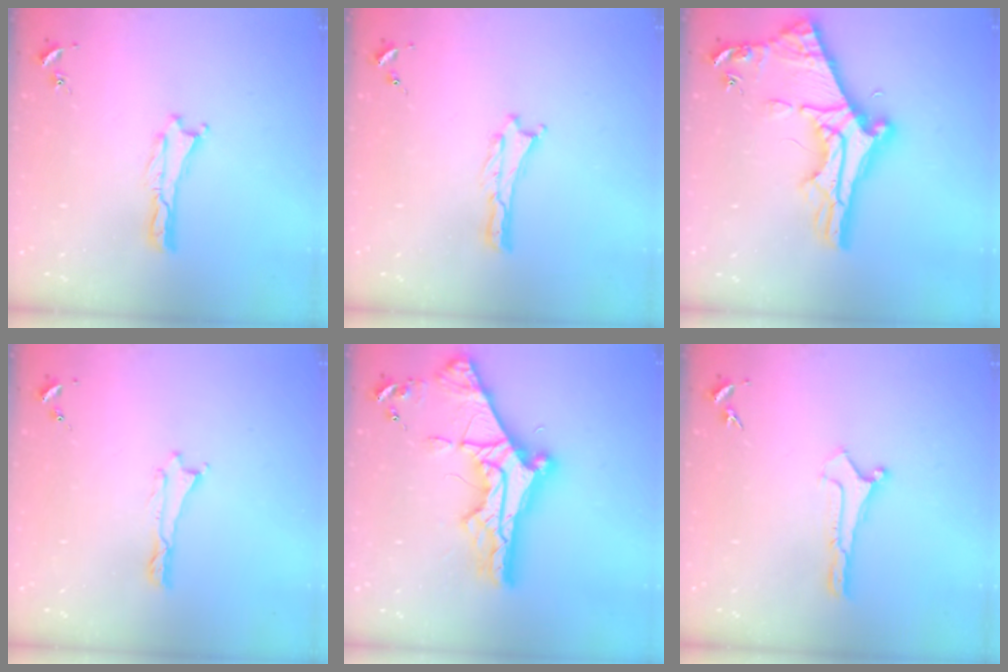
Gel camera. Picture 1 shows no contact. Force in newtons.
{"total": 0.0}
{"total": 10.5, "press": 10.4, "slide": 1.0}
{"total": 0.0}
{"total": 10.8, "press": 10.7, "slide": 1.2}
{"total": 0.0}